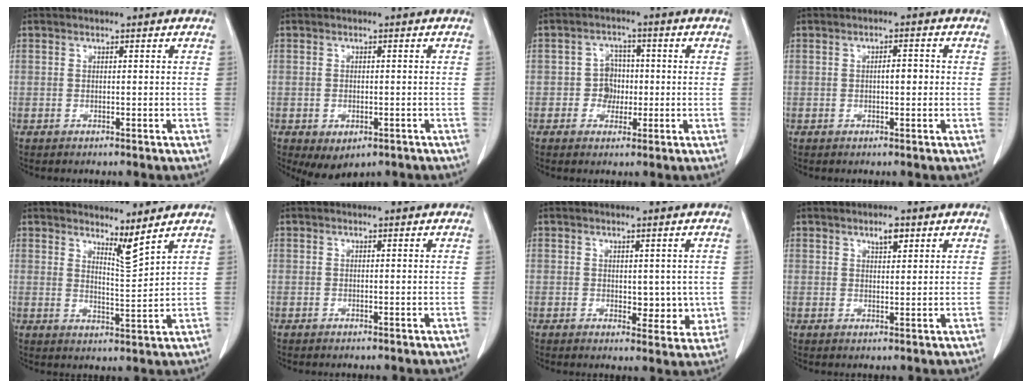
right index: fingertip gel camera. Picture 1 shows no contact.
{"total": 4.1, "force": [-2.2, 2.4, 2.5], "torque": [-0.036, -0.006, -0.022]}
{"total": 3.9, "force": [-0.6, 3.6, 1.4], "torque": [-0.018, 0.012, -0.008]}
{"total": 2.1, "force": [-0.1, 0.7, 1.9], "torque": [-0.033, 0.004, -0.002]}
{"total": 3.8, "force": [3.4, -0.5, 1.7], "torque": [-0.034, -0.023, 0.064]}
{"total": 0.0}
{"total": 4.6, "force": [0.1, 2.9, 3.6], "torque": [-0.028, -0.008, 0.006]}
{"total": 2.4, "force": [1.5, 0.8, 1.7], "torque": [-0.031, -0.001, 0.026]}